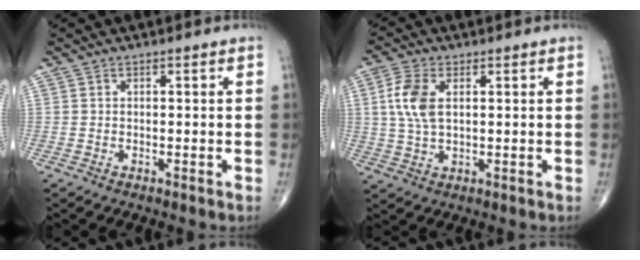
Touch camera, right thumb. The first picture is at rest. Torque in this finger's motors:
{"motor_torque": [-0.53, 0.50, 0.76, 0.27, 0.13]}